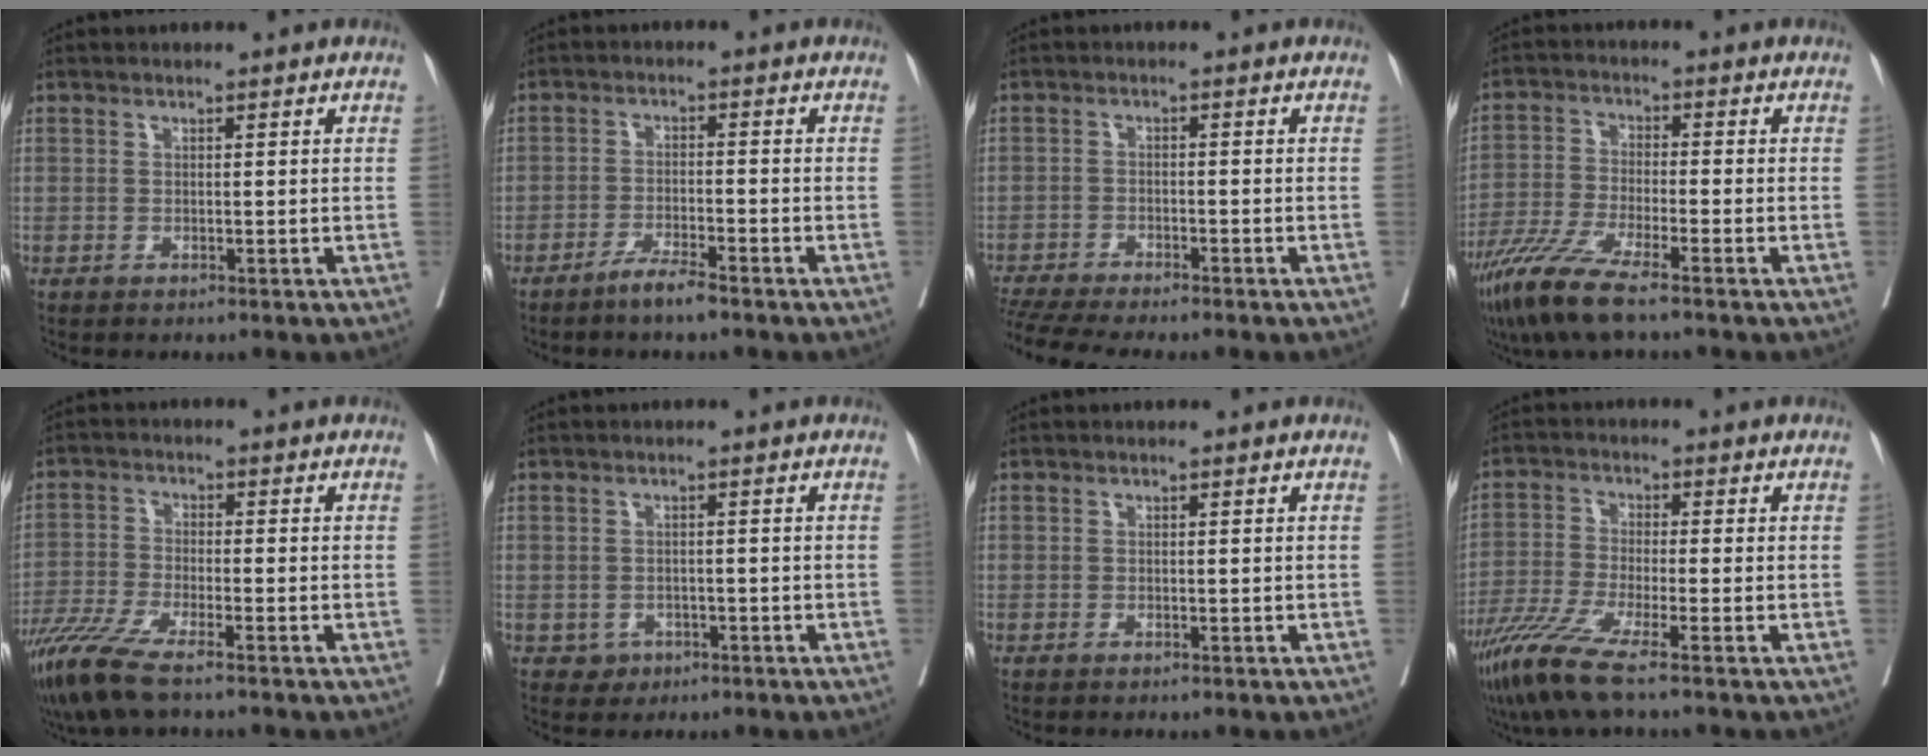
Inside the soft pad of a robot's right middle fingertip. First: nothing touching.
{"total": 3.7, "force": [-3.0, 0.1, 2.2], "torque": [-0.043, -0.004, -0.057]}
{"total": 10.6, "force": [-9.3, 0.6, 5.0], "torque": [-0.078, -0.012, -0.149]}
{"total": 8.8, "force": [-6.2, 0.4, 6.2], "torque": [-0.133, -0.028, -0.124]}
{"total": 8.7, "force": [-6.4, 0.8, 5.8], "torque": [-0.116, -0.025, -0.121]}
{"total": 2.2, "force": [-1.0, 1.9, 0.4], "torque": [-0.003, 0.007, -0.011]}
{"total": 0.0}
{"total": 7.7, "force": [-5.2, -0.4, 5.7], "torque": [-0.120, -0.029, -0.107]}